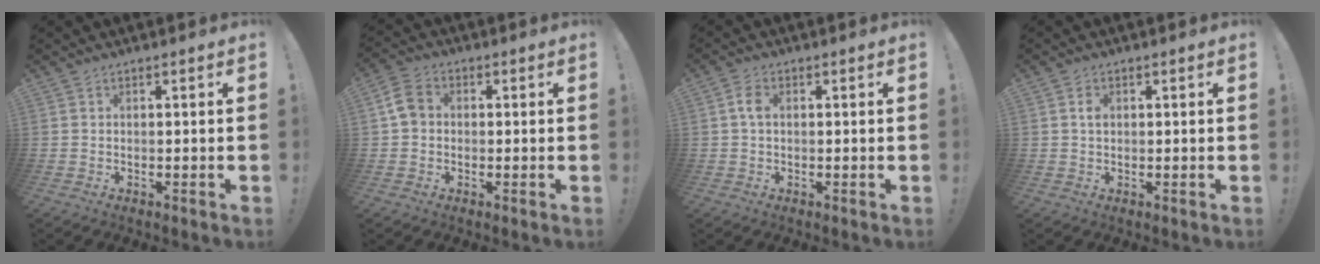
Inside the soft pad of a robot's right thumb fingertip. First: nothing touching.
{"total": 6.3, "force": [0.5, 5.0, 3.7], "torque": [-0.066, 0.018, 0.013]}
{"total": 3.8, "force": [0.4, 2.7, 2.7], "torque": [-0.047, 0.008, 0.007]}
{"total": 2.0, "force": [0.4, 1.5, 1.2], "torque": [-0.012, 0.000, 0.003]}